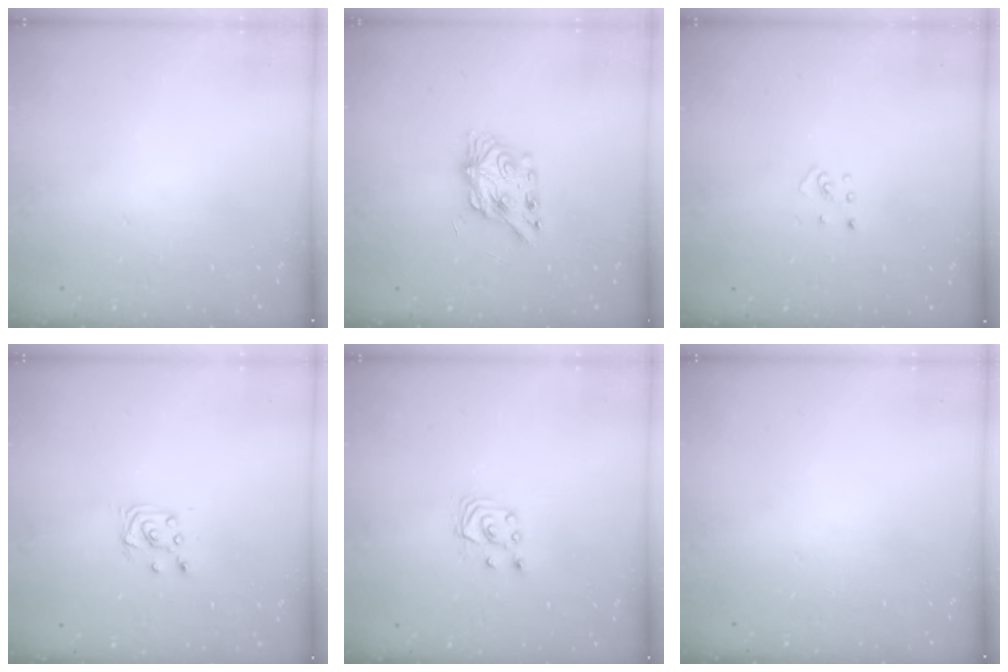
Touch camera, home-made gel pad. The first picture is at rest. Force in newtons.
{"total": 7.2, "press": 7.2, "slide": 0.1}
{"total": 2.0, "press": 2.0, "slide": 0.3}
{"total": 4.6, "press": 4.6, "slide": 0.5}
{"total": 3.5, "press": 3.5, "slide": 0.4}
{"total": 0.0}